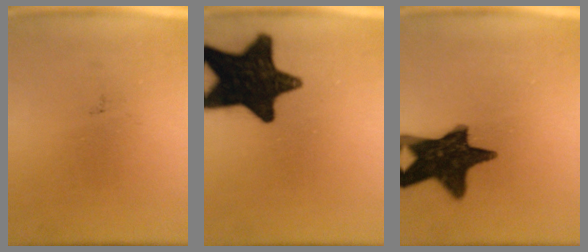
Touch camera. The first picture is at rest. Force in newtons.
{"total": 16.7}
{"total": 15.7}